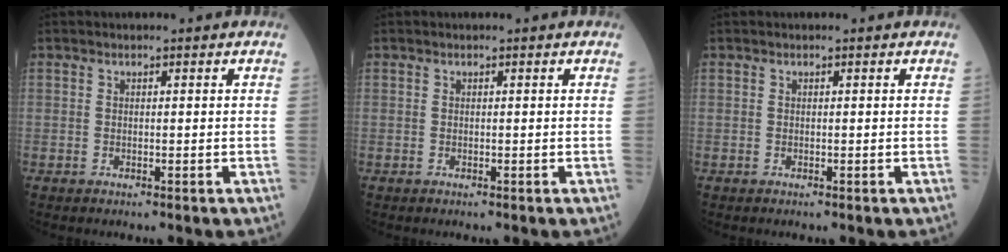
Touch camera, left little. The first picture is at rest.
{"total": 0.0}
{"total": 0.0}